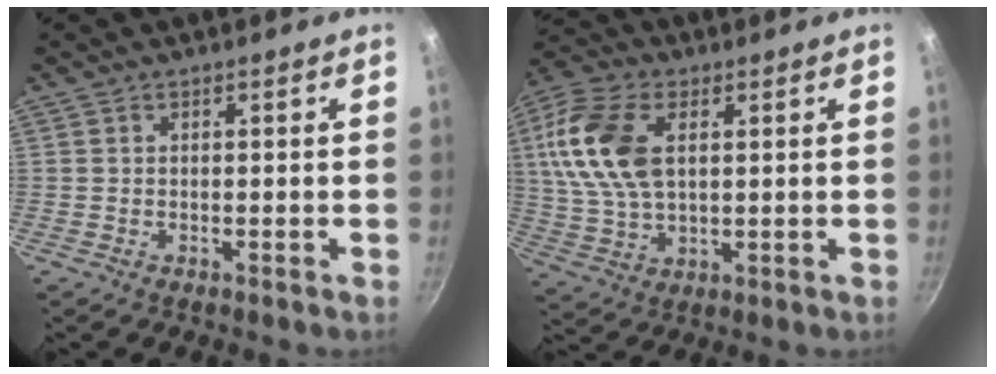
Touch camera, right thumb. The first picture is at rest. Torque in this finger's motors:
{"motor_torque": [-0.56, 1.09, 1.45, 0.74, 0.18]}